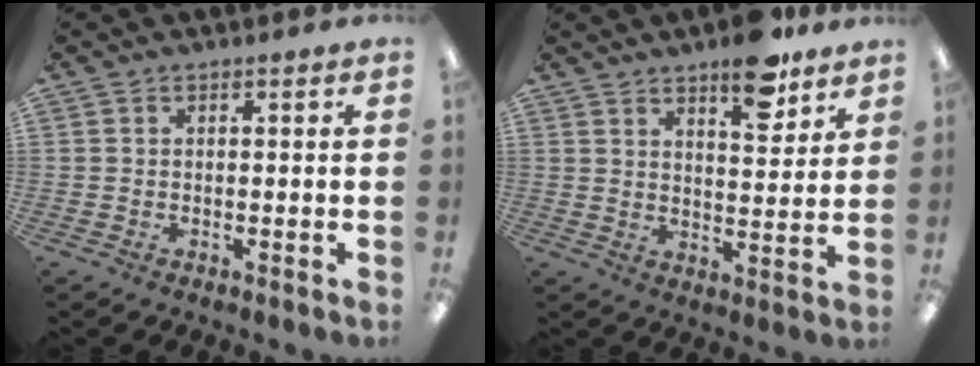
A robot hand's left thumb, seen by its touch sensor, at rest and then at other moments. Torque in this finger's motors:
{"motor_torque": [0.58, 0.08, 0.72, -0.75, 0.04]}